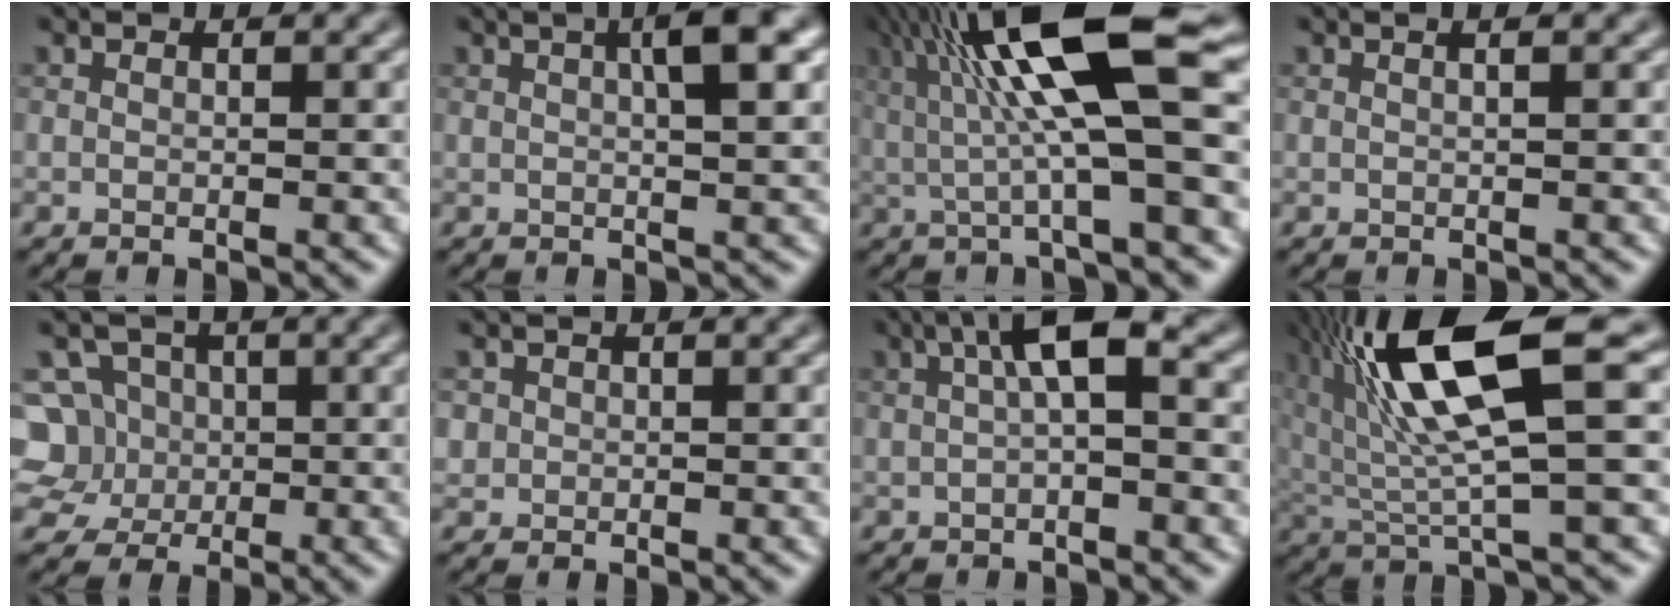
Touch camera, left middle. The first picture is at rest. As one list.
[{"total": 3.6, "force": [1.1, 0.4, 3.4], "torque": [-0.052, 0.015, 0.025]}, {"total": 11.4, "force": [2.2, 2.2, 11.0], "torque": [-0.202, 0.021, 0.050]}, {"total": 1.8, "force": [0.8, 0.8, 1.4], "torque": [-0.008, 0.020, -0.006]}, {"total": 6.7, "force": [0.5, 6.3, 2.0], "torque": [-0.057, 0.042, -0.001]}, {"total": 1.1, "force": [-0.4, -0.2, -1.0], "torque": [0.003, 0.004, 0.016]}, {"total": 4.3, "force": [0.7, 0.8, 4.2], "torque": [-0.078, 0.021, 0.020]}, {"total": 10.3, "force": [2.9, 2.2, 9.6], "torque": [-0.197, 0.020, 0.074]}]